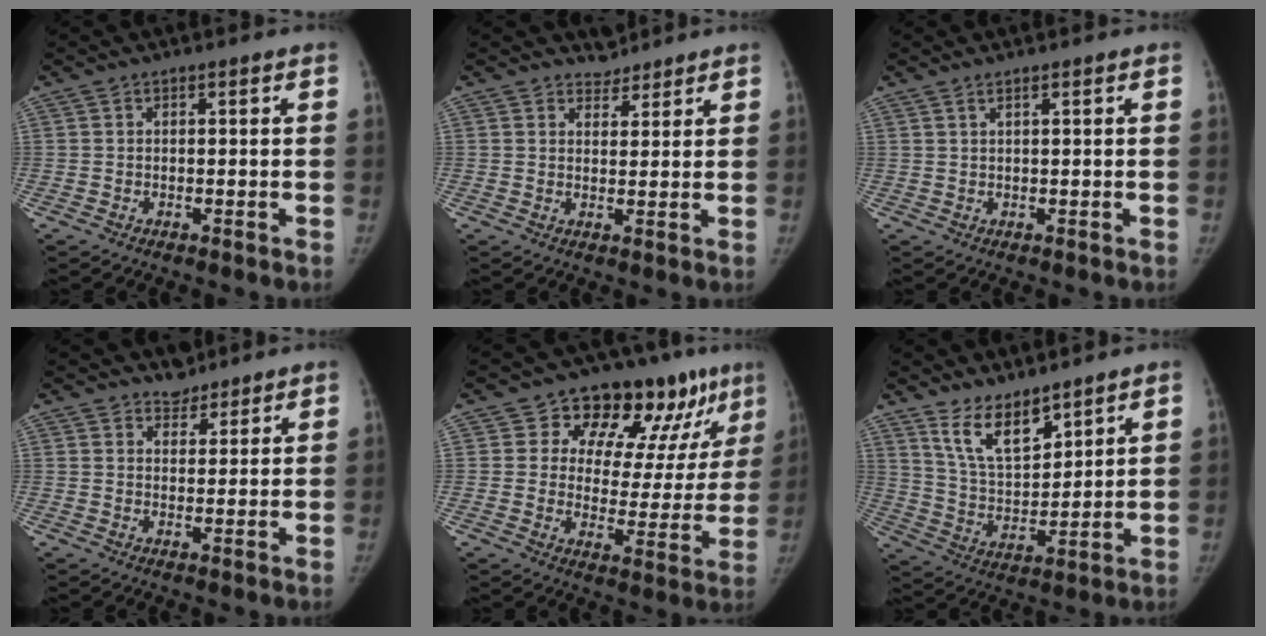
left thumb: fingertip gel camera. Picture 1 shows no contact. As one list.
[{"total": 2.9, "force": [2.5, 1.4, -0.4], "torque": [0.029, -0.020, 0.032]}, {"total": 0.6, "force": [0.5, -0.2, 0.4], "torque": [-0.012, -0.003, 0.013]}, {"total": 3.2, "force": [2.6, 1.8, -0.2], "torque": [0.026, -0.019, 0.035]}, {"total": 18.3, "force": [11.1, 9.5, 11.0], "torque": [-0.085, -0.043, 0.148]}, {"total": 10.0, "force": [7.5, 4.0, 5.3], "torque": [-0.075, -0.059, 0.157]}]